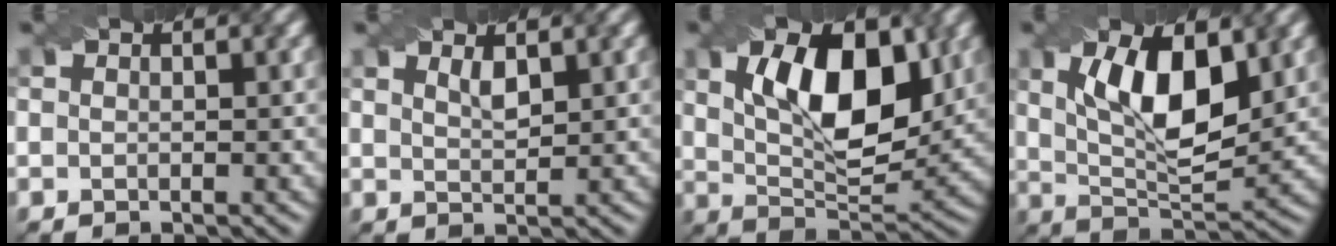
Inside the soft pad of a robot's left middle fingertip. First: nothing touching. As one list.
[{"total": 1.5, "force": [1.0, 0.4, 1.0], "torque": [-0.020, 0.000, 0.021]}, {"total": 9.7, "force": [2.9, 4.7, 8.0], "torque": [-0.131, 0.000, 0.048]}, {"total": 9.0, "force": [2.5, 3.7, 7.8], "torque": [-0.137, 0.002, 0.042]}]